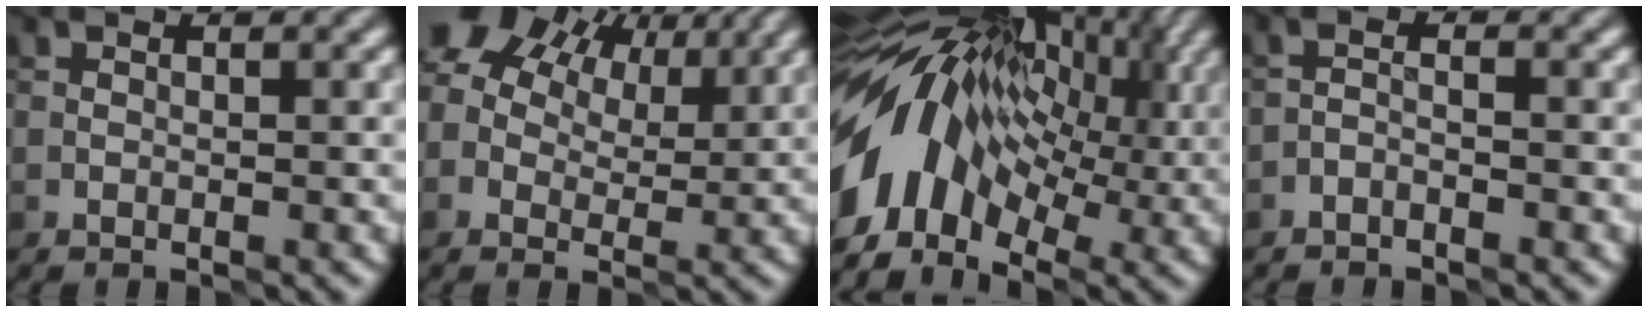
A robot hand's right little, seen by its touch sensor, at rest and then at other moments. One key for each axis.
{"total": 10.2, "fx": 4.6, "fy": 6.4, "fz": 6.5, "tx": -0.123, "ty": 0.033, "tz": 0.072}
{"total": 12.9, "fx": -0.5, "fy": 8.2, "fz": 9.9, "tx": -0.183, "ty": 0.027, "tz": -0.021}
{"total": 1.0, "fx": -0.8, "fy": 0.2, "fz": 0.6, "tx": -0.014, "ty": 0.006, "tz": -0.020}